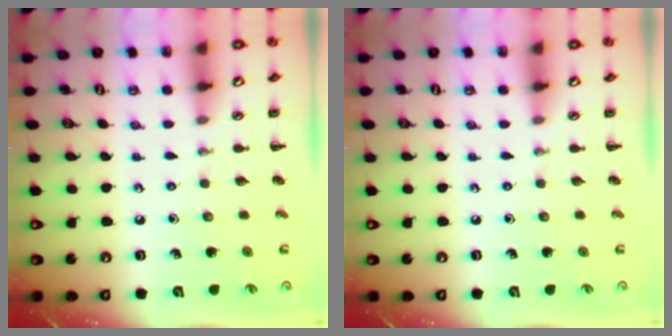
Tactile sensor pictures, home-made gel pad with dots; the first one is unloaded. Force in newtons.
{"total": 0.0}